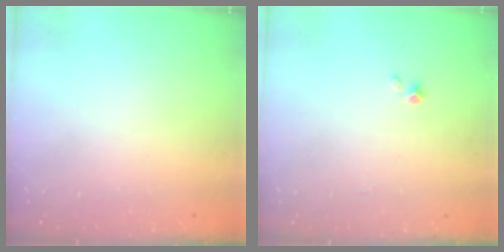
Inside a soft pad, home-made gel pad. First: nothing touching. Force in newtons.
{"total": 0.7, "press": 0.7, "slide": 0.1}